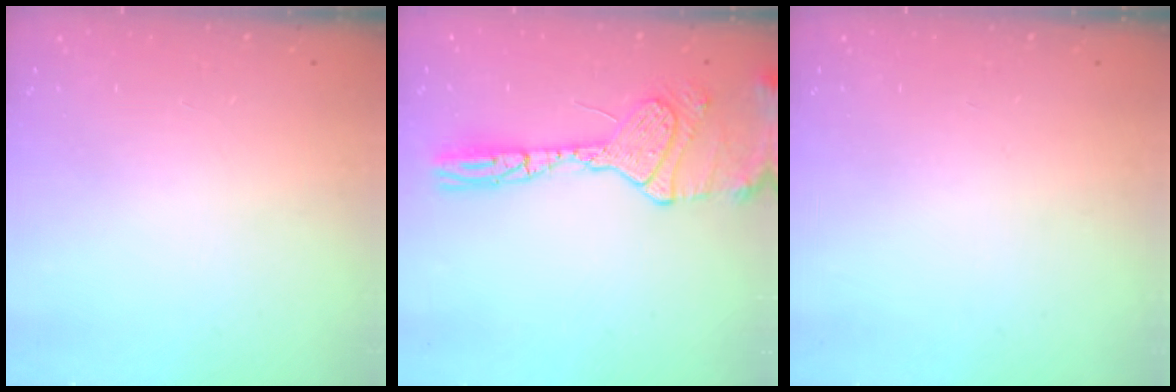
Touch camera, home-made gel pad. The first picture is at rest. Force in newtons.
{"total": 16.1, "press": 15.2, "slide": 5.3}
{"total": 0.0}